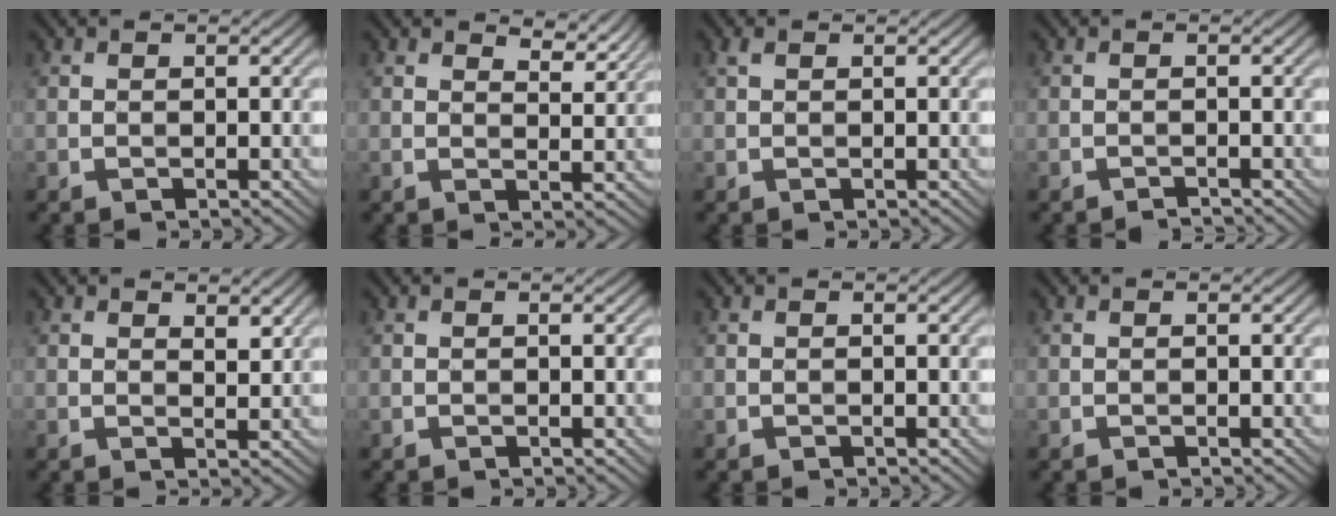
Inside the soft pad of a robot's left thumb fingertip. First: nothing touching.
{"total": 4.5, "force": [3.7, 1.6, 2.1], "torque": [-0.039, -0.004, 0.059]}
{"total": 1.1, "force": [0.7, 0.4, 0.8], "torque": [-0.021, 0.004, 0.014]}
{"total": 0.8, "force": [-0.7, -0.3, 0.0], "torque": [-0.001, 0.006, -0.016]}
{"total": 2.6, "force": [1.8, 1.0, 1.7], "torque": [-0.028, -0.005, 0.033]}
{"total": 0.0}
{"total": 0.0}
{"total": 0.0}